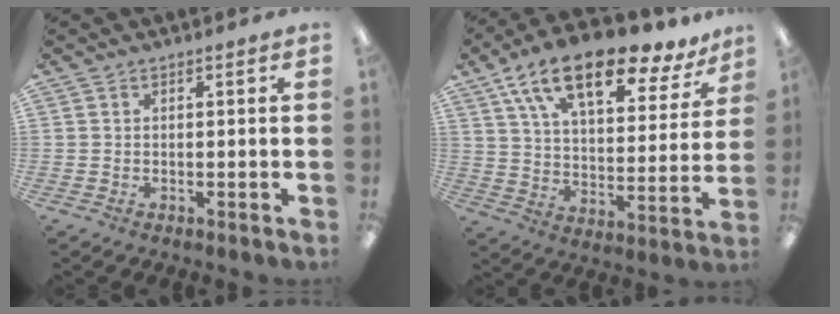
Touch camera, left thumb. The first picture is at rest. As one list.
[{"total": 18.9, "force": [13.0, 7.1, 11.7], "torque": [-0.194, -0.078, 0.221]}]